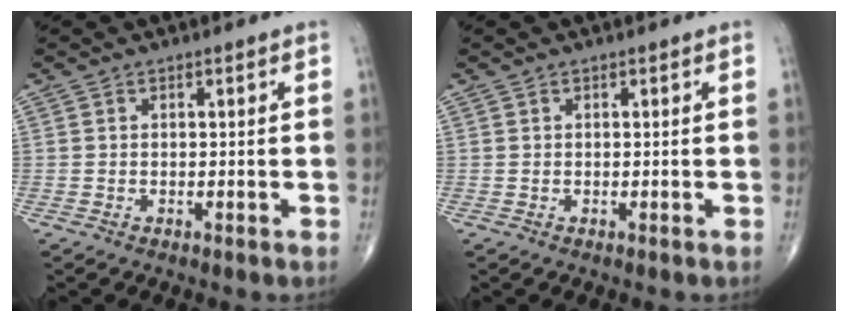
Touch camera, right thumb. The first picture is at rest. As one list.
[{"total": 0.0}]